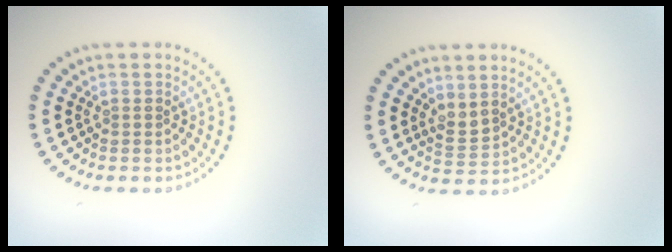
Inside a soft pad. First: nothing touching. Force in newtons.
{"total": 1.5, "press": 1.3, "slide": 0.9}